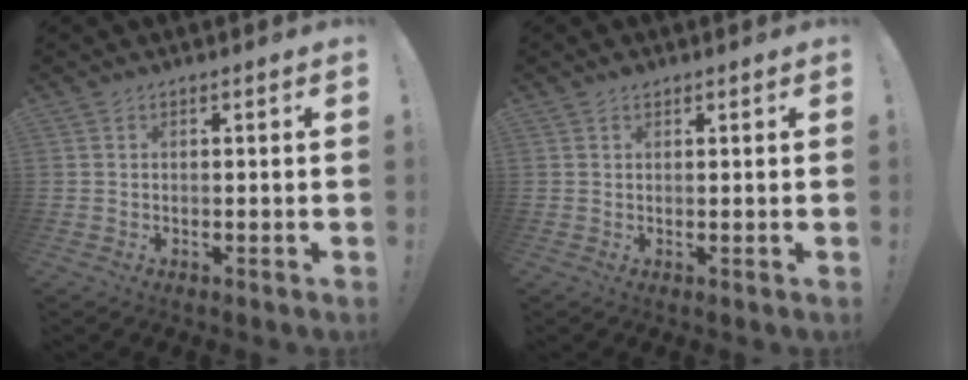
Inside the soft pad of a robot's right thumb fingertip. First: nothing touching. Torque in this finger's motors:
{"motor_torque": [-0.11, 0.29, -0.14, 0.05, 0.00]}